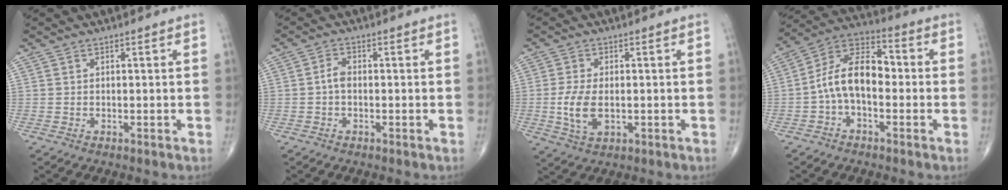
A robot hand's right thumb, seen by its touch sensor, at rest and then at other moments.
{"total": 2.2, "force": [-0.4, 1.3, 1.7], "torque": [-0.032, 0.007, -0.011]}
{"total": 6.7, "force": [-0.8, 3.6, 5.6], "torque": [-0.119, -0.006, -0.011]}
{"total": 11.9, "force": [-1.4, 6.8, 9.7], "torque": [-0.159, 0.044, -0.037]}